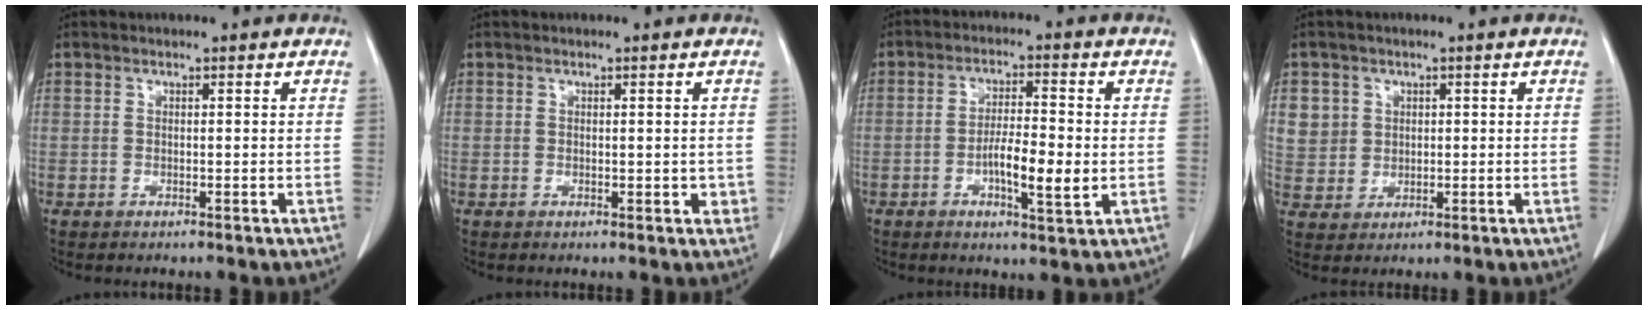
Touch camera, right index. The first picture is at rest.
{"total": 1.7, "force": [0.0, 0.9, 1.5], "torque": [-0.012, -0.003, 0.004]}
{"total": 7.2, "force": [-1.5, 1.3, 7.0], "torque": [-0.119, -0.001, -0.027]}
{"total": 5.3, "force": [1.7, 4.9, 0.6], "torque": [-0.009, 0.007, 0.042]}